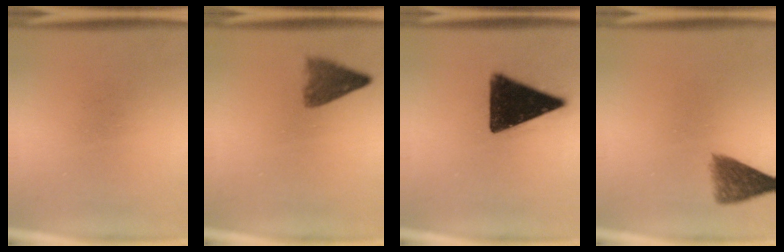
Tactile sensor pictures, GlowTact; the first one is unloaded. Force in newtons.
{"total": 4.3}
{"total": 15.9}
{"total": 4.8}